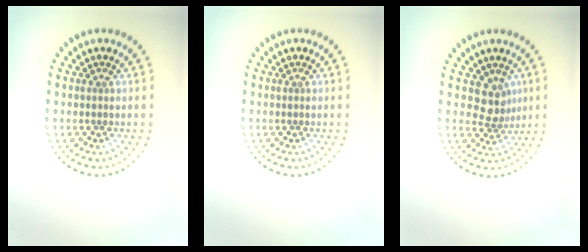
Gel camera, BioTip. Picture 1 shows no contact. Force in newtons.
{"total": 0.0}
{"total": 2.5, "press": 1.9, "slide": 1.7}